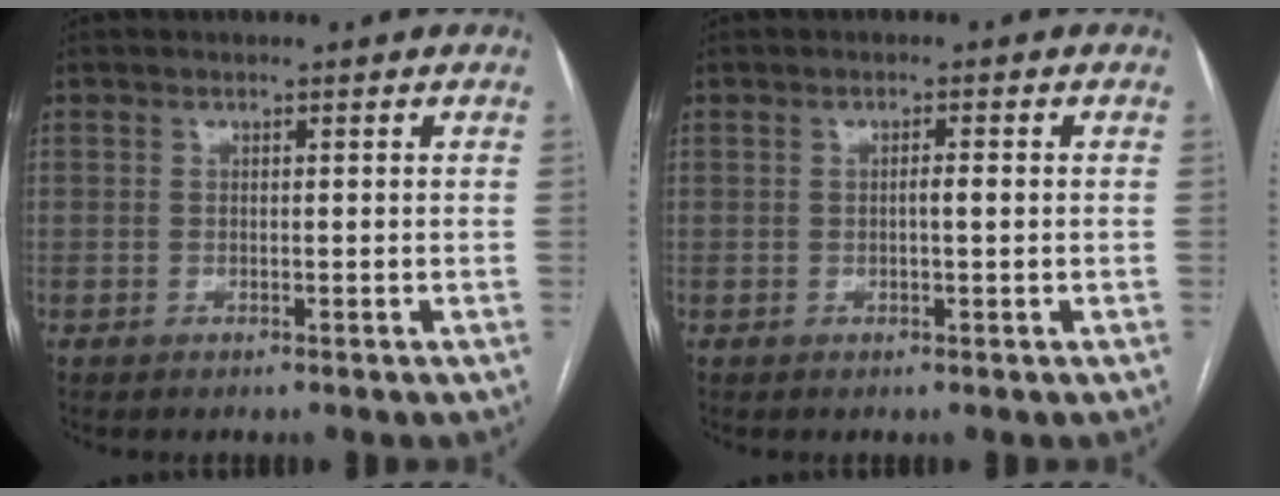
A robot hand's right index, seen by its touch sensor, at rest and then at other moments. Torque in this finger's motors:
{"motor_torque": [0.24, -0.04, 0.13, 0.04]}